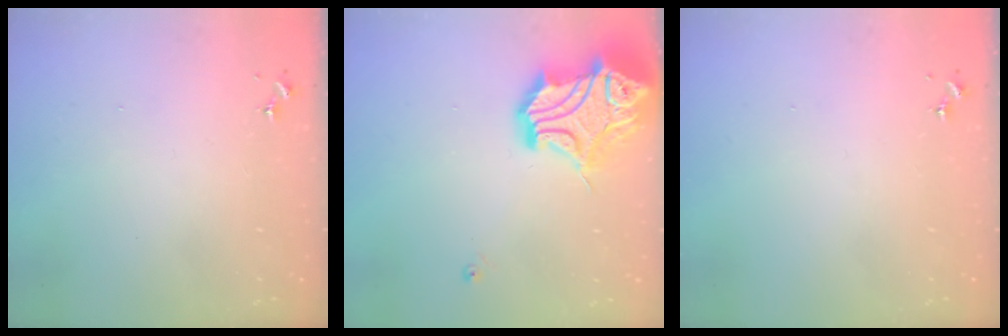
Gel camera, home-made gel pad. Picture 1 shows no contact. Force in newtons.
{"total": 19.6, "press": 19.4, "slide": 2.5}
{"total": 0.0}